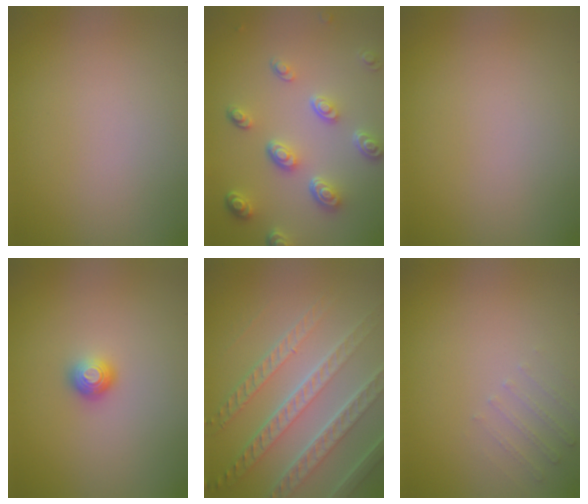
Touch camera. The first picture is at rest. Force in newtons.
{"total": 4.8, "press": 3.7, "slide": 3.0}
{"total": 0.0}
{"total": 1.5, "press": 1.1, "slide": 1.0}
{"total": 7.7, "press": 5.4, "slide": 5.5}
{"total": 1.3, "press": 1.3, "slide": 0.4}